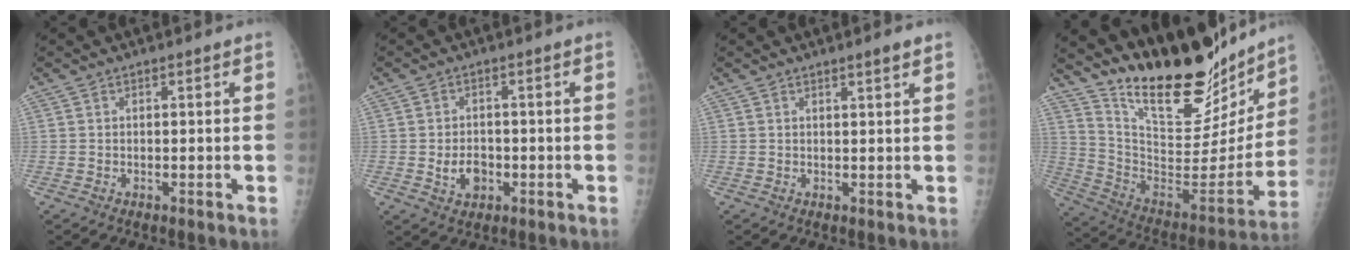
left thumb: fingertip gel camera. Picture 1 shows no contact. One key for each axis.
{"total": 4.3, "fx": -1.0, "fy": 3.2, "fz": 2.6, "tx": -0.033, "ty": 0.004, "tz": -0.012}
{"total": 1.8, "fx": 1.3, "fy": 0.0, "fz": 1.3, "tx": -0.019, "ty": -0.008, "tz": 0.020}
{"total": 26.5, "fx": 20.9, "fy": 9.1, "fz": 13.6, "tx": -0.181, "ty": -0.111, "tz": 0.338}